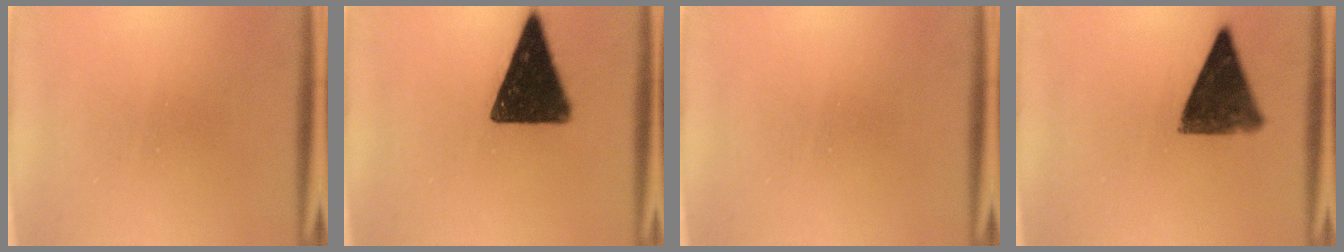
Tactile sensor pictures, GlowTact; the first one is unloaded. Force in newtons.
{"total": 15.6}
{"total": 0.0}
{"total": 9.2}